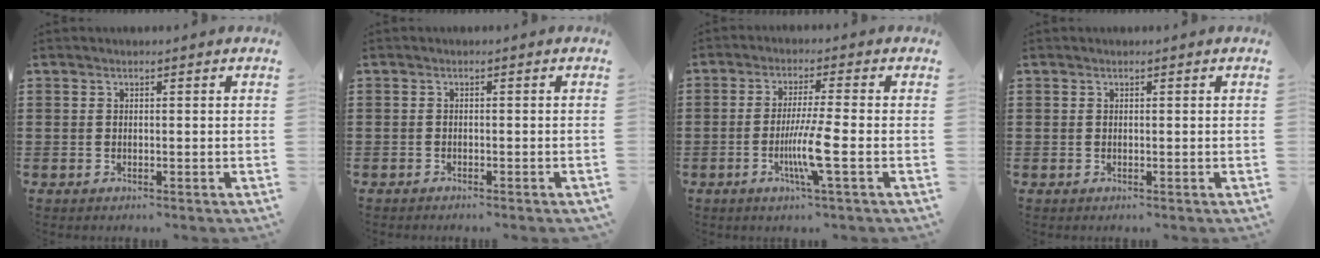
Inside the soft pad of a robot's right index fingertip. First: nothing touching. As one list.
[{"total": 0.9, "force": [-0.9, 0.1, 0.0], "torque": [-0.002, 0.001, -0.018]}, {"total": 7.2, "force": [-2.1, -0.2, 6.9], "torque": [-0.137, -0.021, -0.042]}, {"total": 0.0}]